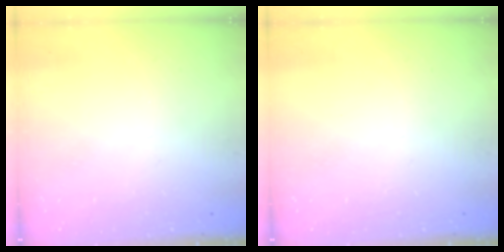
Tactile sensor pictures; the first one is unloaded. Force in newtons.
{"total": 0.0}